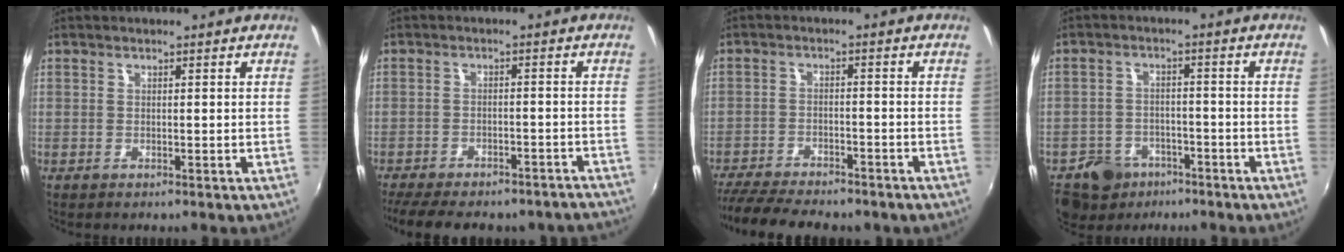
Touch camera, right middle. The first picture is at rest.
{"total": 18.4, "force": [-16.0, 5.6, 7.2], "torque": [-0.155, -0.005, -0.201]}
{"total": 14.8, "force": [-12.4, 4.3, 6.9], "torque": [-0.152, -0.035, -0.187]}
{"total": 8.7, "force": [-5.8, 6.0, 2.2], "torque": [-0.068, 0.015, -0.087]}